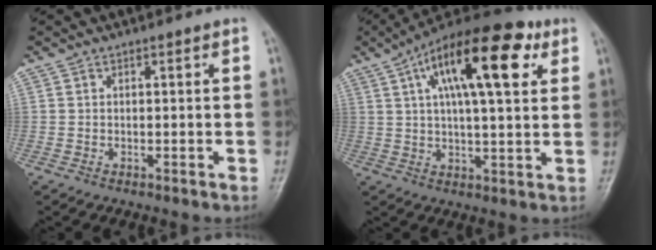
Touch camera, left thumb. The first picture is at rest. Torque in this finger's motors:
{"motor_torque": [0.71, 0.76, 1.93, -0.84, 0.31]}